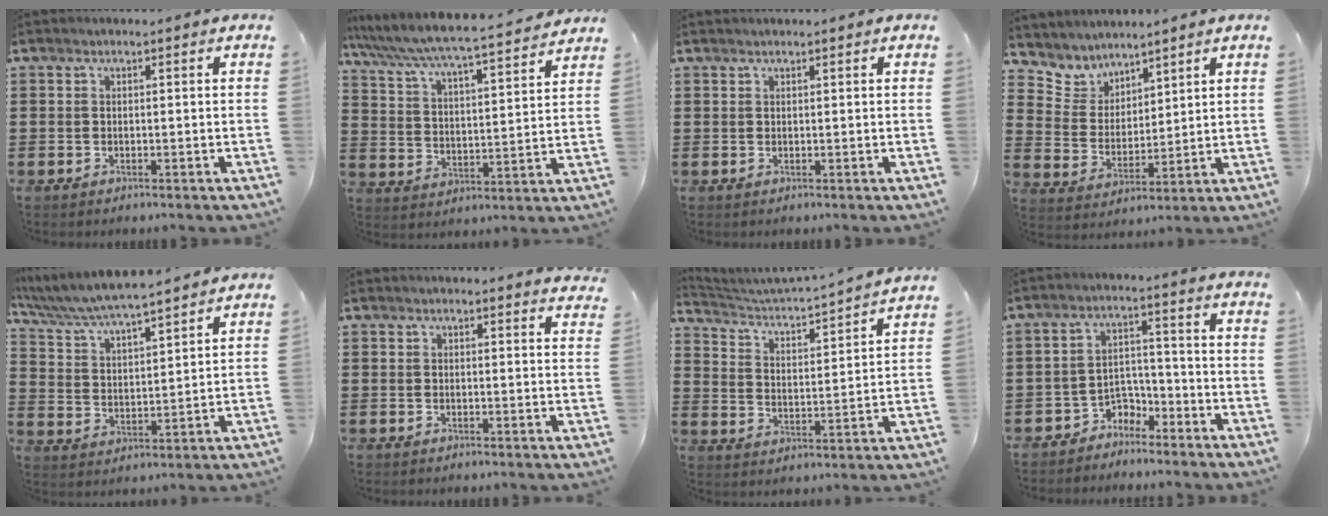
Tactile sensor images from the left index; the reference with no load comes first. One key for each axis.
{"total": 5.0, "fx": 4.6, "fy": -0.2, "fz": 1.9, "tx": -0.061, "ty": -0.041, "tz": 0.067}
{"total": 0.5, "fx": 0.5, "fy": 0.0, "fz": 0.1, "tx": -0.004, "ty": -0.001, "tz": 0.011}
{"total": 5.7, "fx": 5.0, "fy": 2.8, "fz": 0.0, "tx": -0.035, "ty": -0.025, "tz": 0.093}
{"total": 5.2, "fx": 5.0, "fy": 0.0, "fz": 1.5, "tx": -0.055, "ty": -0.034, "tz": 0.079}
{"total": 1.8, "fx": 1.8, "fy": 0.0, "fz": 0.2, "tx": -0.001, "ty": -0.004, "tz": 0.033}
{"total": 2.8, "fx": 2.5, "fy": -0.3, "fz": 1.1, "tx": -0.041, "ty": -0.038, "tz": 0.030}
{"total": 4.1, "fx": -3.8, "fy": 1.5, "fz": 0.6, "tx": -0.017, "ty": 0.011, "tz": -0.079}